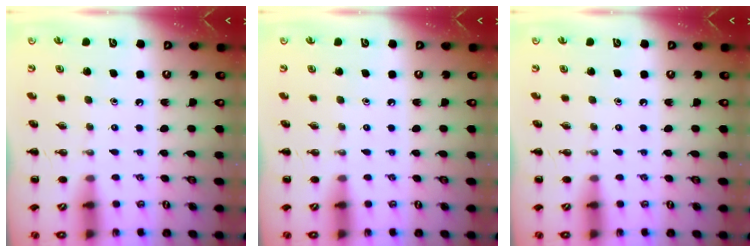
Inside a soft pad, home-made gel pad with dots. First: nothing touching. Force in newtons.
{"total": 0.0}
{"total": 0.0}